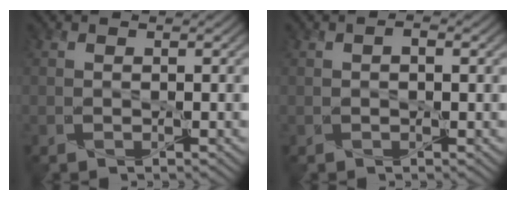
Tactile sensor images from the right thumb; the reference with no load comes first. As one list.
[{"total": 1.0, "force": [0.1, 0.4, 0.8], "torque": [-0.010, -0.002, 0.004]}]